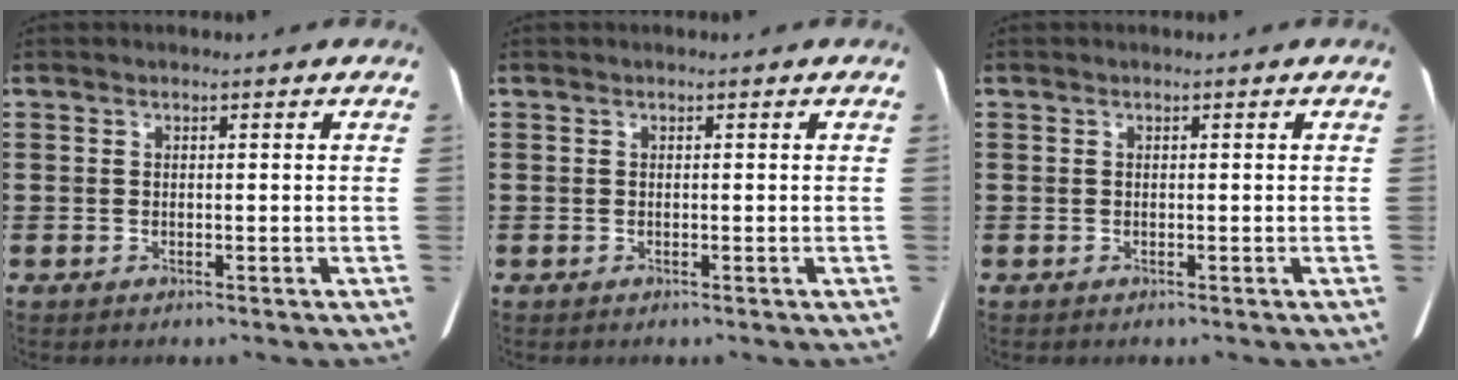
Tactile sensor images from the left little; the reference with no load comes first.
{"total": 0.0}
{"total": 0.0}